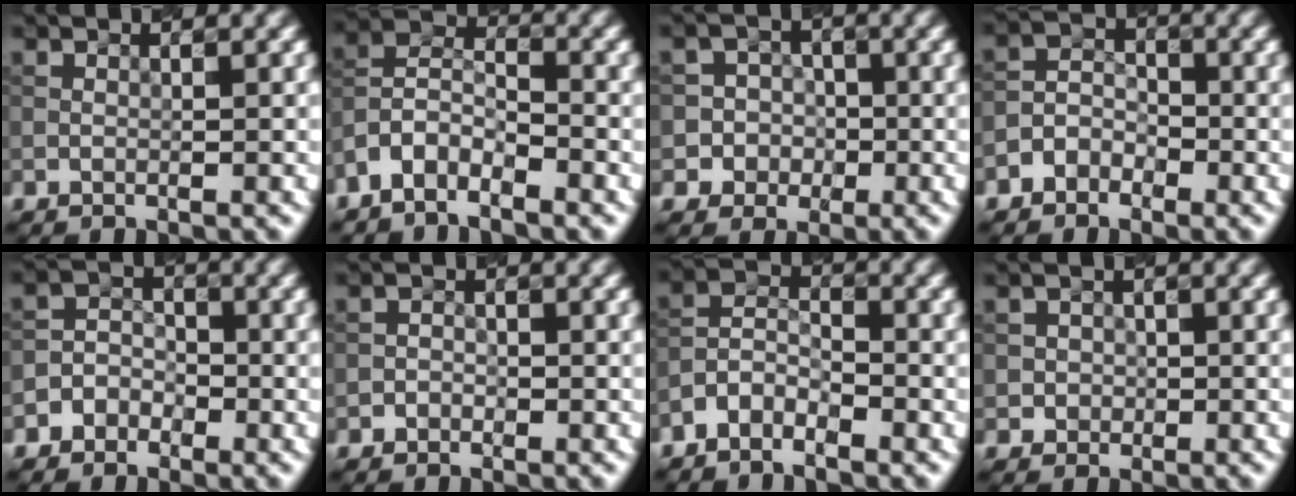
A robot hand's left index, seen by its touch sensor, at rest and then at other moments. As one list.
[{"total": 4.1, "force": [-2.8, 2.0, 2.2], "torque": [-0.043, 0.008, -0.064]}, {"total": 4.9, "force": [-1.6, 4.6, 0.1], "torque": [0.025, 0.012, -0.045]}, {"total": 2.5, "force": [-1.6, 1.8, 0.7], "torque": [-0.005, 0.015, -0.034]}, {"total": 2.6, "force": [-1.5, 2.1, 0.4], "torque": [0.019, 0.013, -0.039]}, {"total": 0.9, "force": [-0.5, 0.7, 0.1], "torque": [0.006, 0.004, -0.013]}, {"total": 3.0, "force": [-2.2, 1.5, 1.3], "torque": [-0.026, 0.011, -0.053]}, {"total": 1.7, "force": [-0.2, 1.6, 0.1], "torque": [0.020, 0.003, -0.012]}]